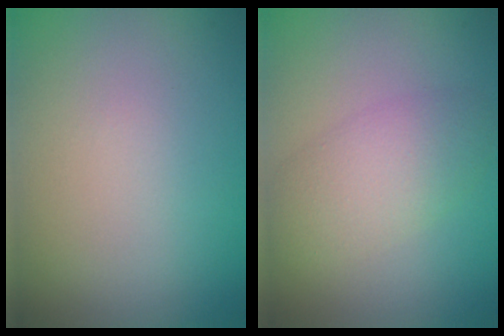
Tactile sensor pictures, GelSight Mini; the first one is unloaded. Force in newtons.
{"total": 3.9, "press": 3.9, "slide": 0.1}